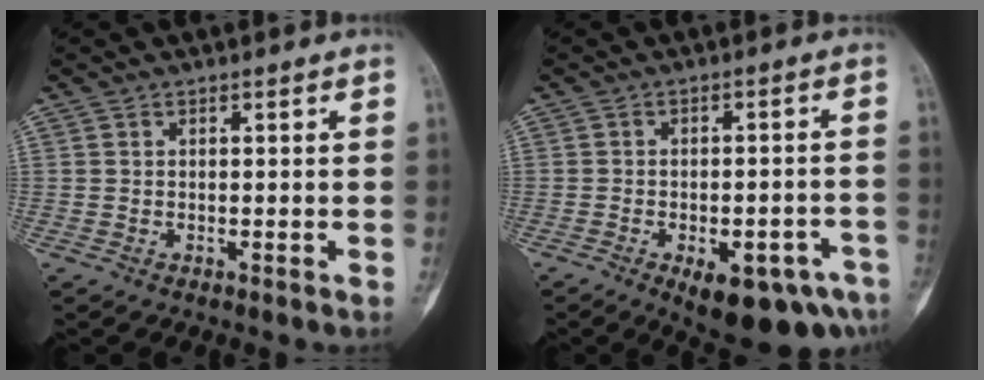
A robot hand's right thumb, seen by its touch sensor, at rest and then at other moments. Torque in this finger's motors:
{"motor_torque": [-0.05, 0.44, 0.60, 0.16, 0.22]}